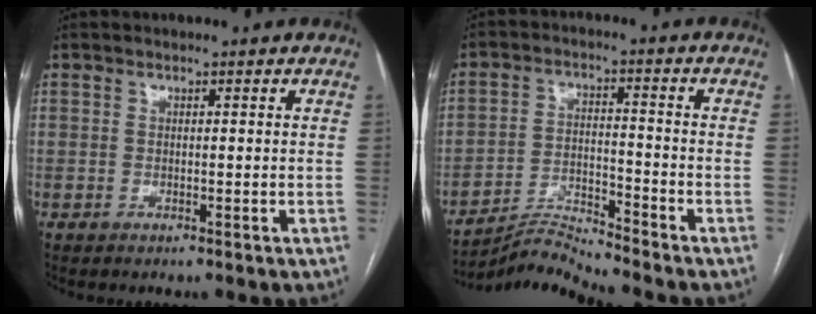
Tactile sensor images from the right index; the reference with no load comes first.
{"total": 7.0, "force": [-6.6, -2.5, -0.2], "torque": [-0.012, 0.001, -0.120]}